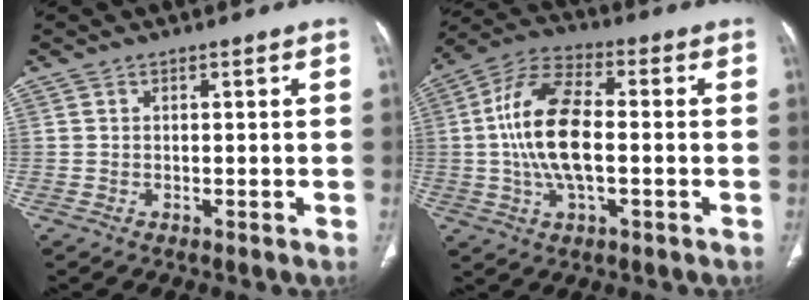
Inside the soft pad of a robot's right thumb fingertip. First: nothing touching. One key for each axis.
{"total": 14.6, "fx": -0.7, "fy": 6.8, "fz": 12.9, "tx": -0.258, "ty": 0.022, "tz": -0.019}